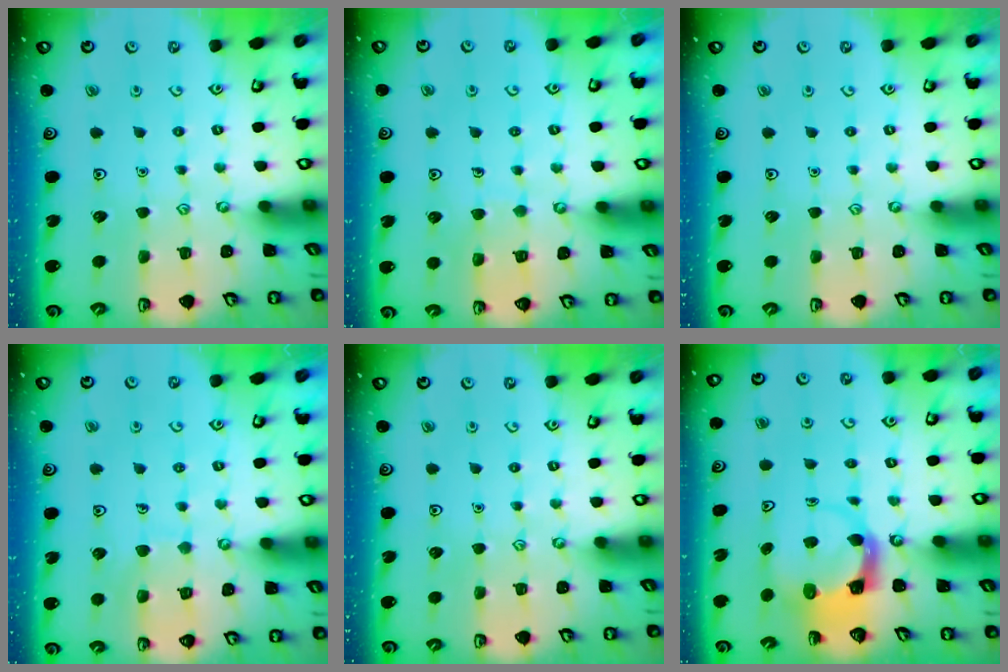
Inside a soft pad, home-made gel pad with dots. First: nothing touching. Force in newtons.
{"total": 5.8, "press": 5.7, "slide": 0.4}
{"total": 0.0}
{"total": 6.0, "press": 5.9, "slide": 0.5}
{"total": 0.0}
{"total": 3.7, "press": 3.7, "slide": 0.5}